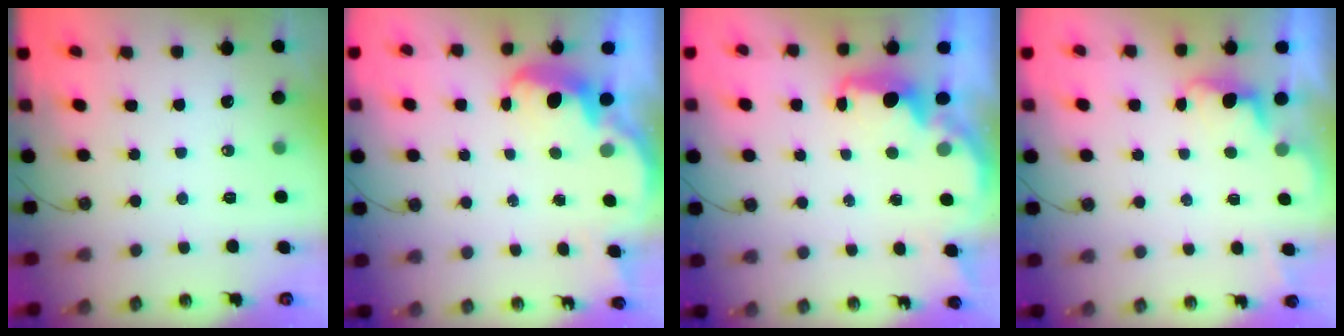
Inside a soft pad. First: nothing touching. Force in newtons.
{"total": 2.5, "press": 2.5, "slide": 0.6}
{"total": 2.8, "press": 2.7, "slide": 0.9}
{"total": 0.9, "press": 0.6, "slide": 0.7}